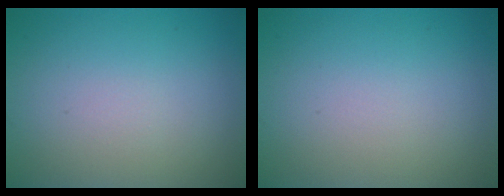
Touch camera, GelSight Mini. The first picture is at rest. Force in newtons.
{"total": 0.0}